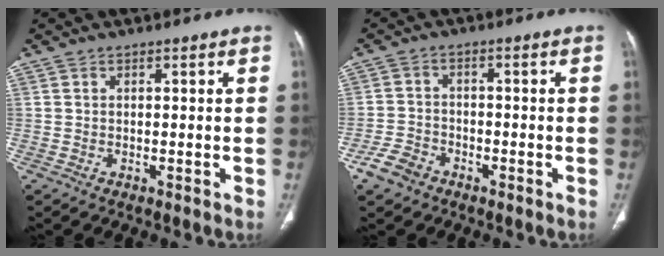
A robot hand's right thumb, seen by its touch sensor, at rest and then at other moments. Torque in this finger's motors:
{"motor_torque": [1.47, 0.73, 0.36, -0.89, -0.02]}